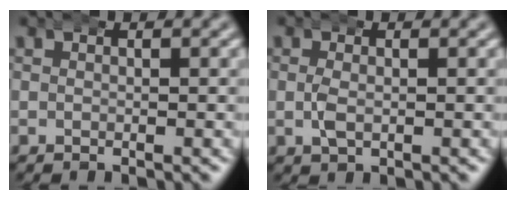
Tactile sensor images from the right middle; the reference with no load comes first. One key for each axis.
{"total": 1.5, "fx": -0.3, "fy": 0.9, "fz": 1.1, "tx": -0.024, "ty": 0.000, "tz": -0.006}